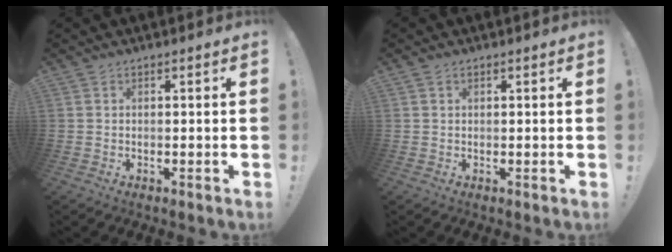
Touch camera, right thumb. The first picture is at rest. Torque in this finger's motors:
{"motor_torque": [-0.16, -0.20, 0.05, -0.03, 0.06]}